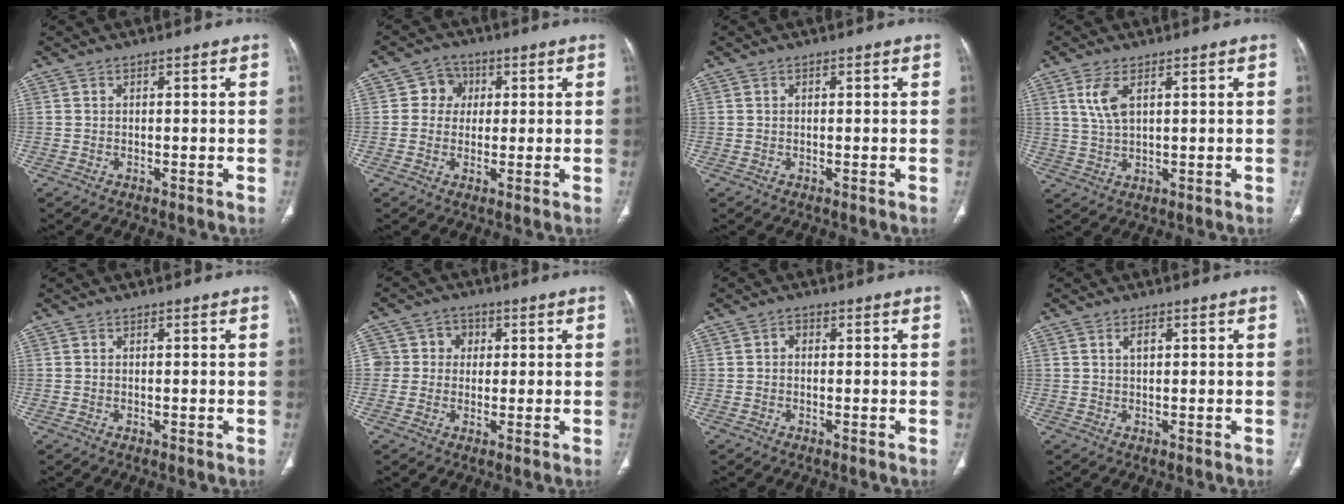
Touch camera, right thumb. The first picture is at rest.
{"total": 4.7, "force": [0.9, 4.4, 1.5], "torque": [0.009, 0.007, 0.007]}
{"total": 0.0}
{"total": 5.2, "force": [2.1, 2.2, 4.2], "torque": [-0.094, -0.004, 0.052]}
{"total": 0.0}
{"total": 5.8, "force": [0.8, 5.6, 1.4], "torque": [0.017, 0.012, 0.008]}
{"total": 1.3, "force": [-0.1, 1.0, 0.7], "torque": [-0.006, 0.004, -0.007]}
{"total": 1.9, "force": [0.6, 1.0, 1.5], "torque": [-0.027, 0.003, 0.012]}